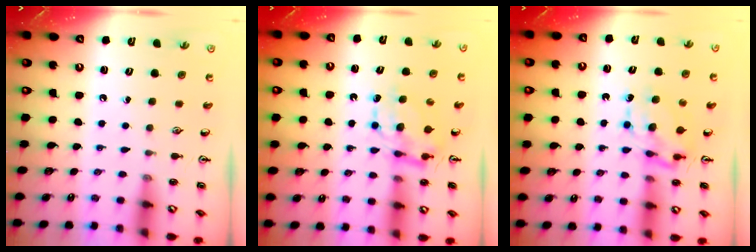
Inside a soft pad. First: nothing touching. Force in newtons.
{"total": 7.0, "press": 7.0, "slide": 0.6}
{"total": 6.9, "press": 6.9, "slide": 0.6}